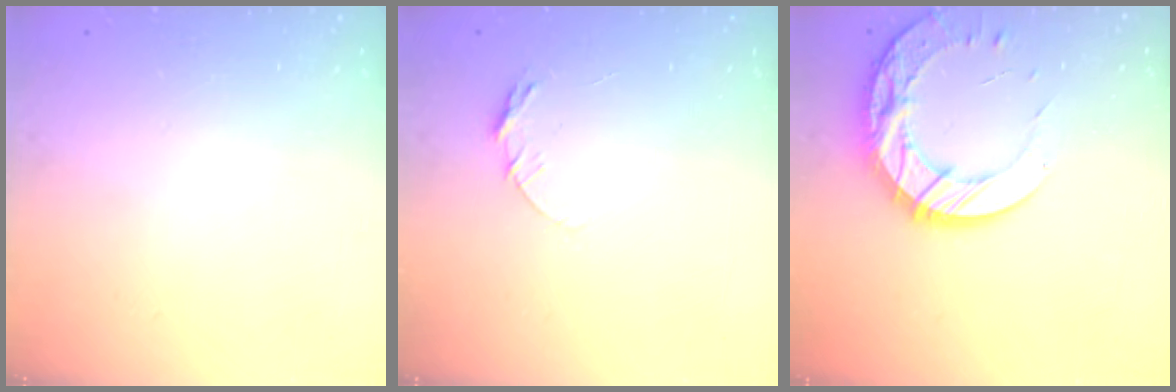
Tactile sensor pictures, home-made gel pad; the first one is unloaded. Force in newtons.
{"total": 5.7, "press": 5.7, "slide": 0.5}
{"total": 16.1, "press": 16.0, "slide": 1.2}